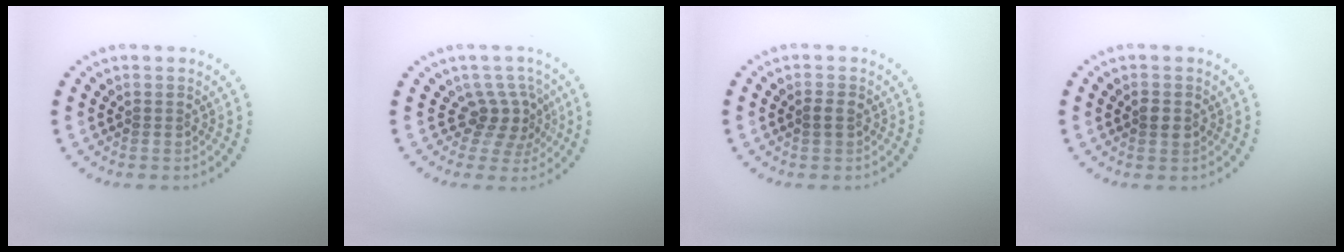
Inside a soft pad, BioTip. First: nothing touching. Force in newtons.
{"total": 2.9, "press": 2.0, "slide": 2.1}
{"total": 1.2, "press": 1.2, "slide": 0.1}
{"total": 1.3, "press": 1.3, "slide": 0.0}